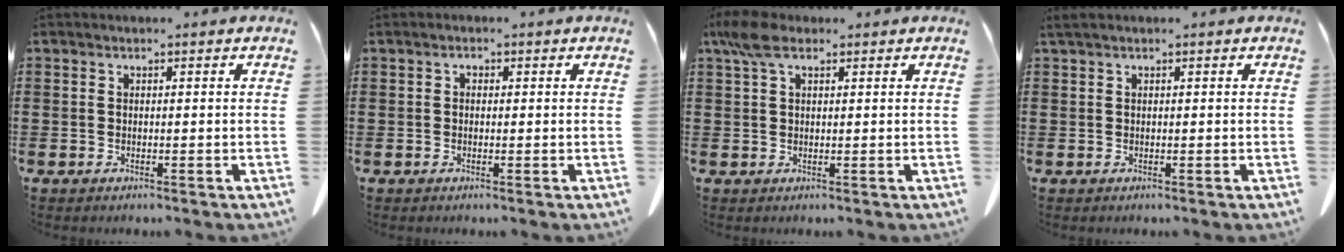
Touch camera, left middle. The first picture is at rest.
{"total": 0.7, "force": [-0.1, 0.6, 0.4], "torque": [-0.011, 0.002, -0.001]}
{"total": 4.6, "force": [2.2, 2.0, 3.5], "torque": [-0.082, 0.004, 0.040]}
{"total": 0.6, "force": [0.4, 0.0, 0.4], "torque": [-0.010, 0.000, 0.008]}